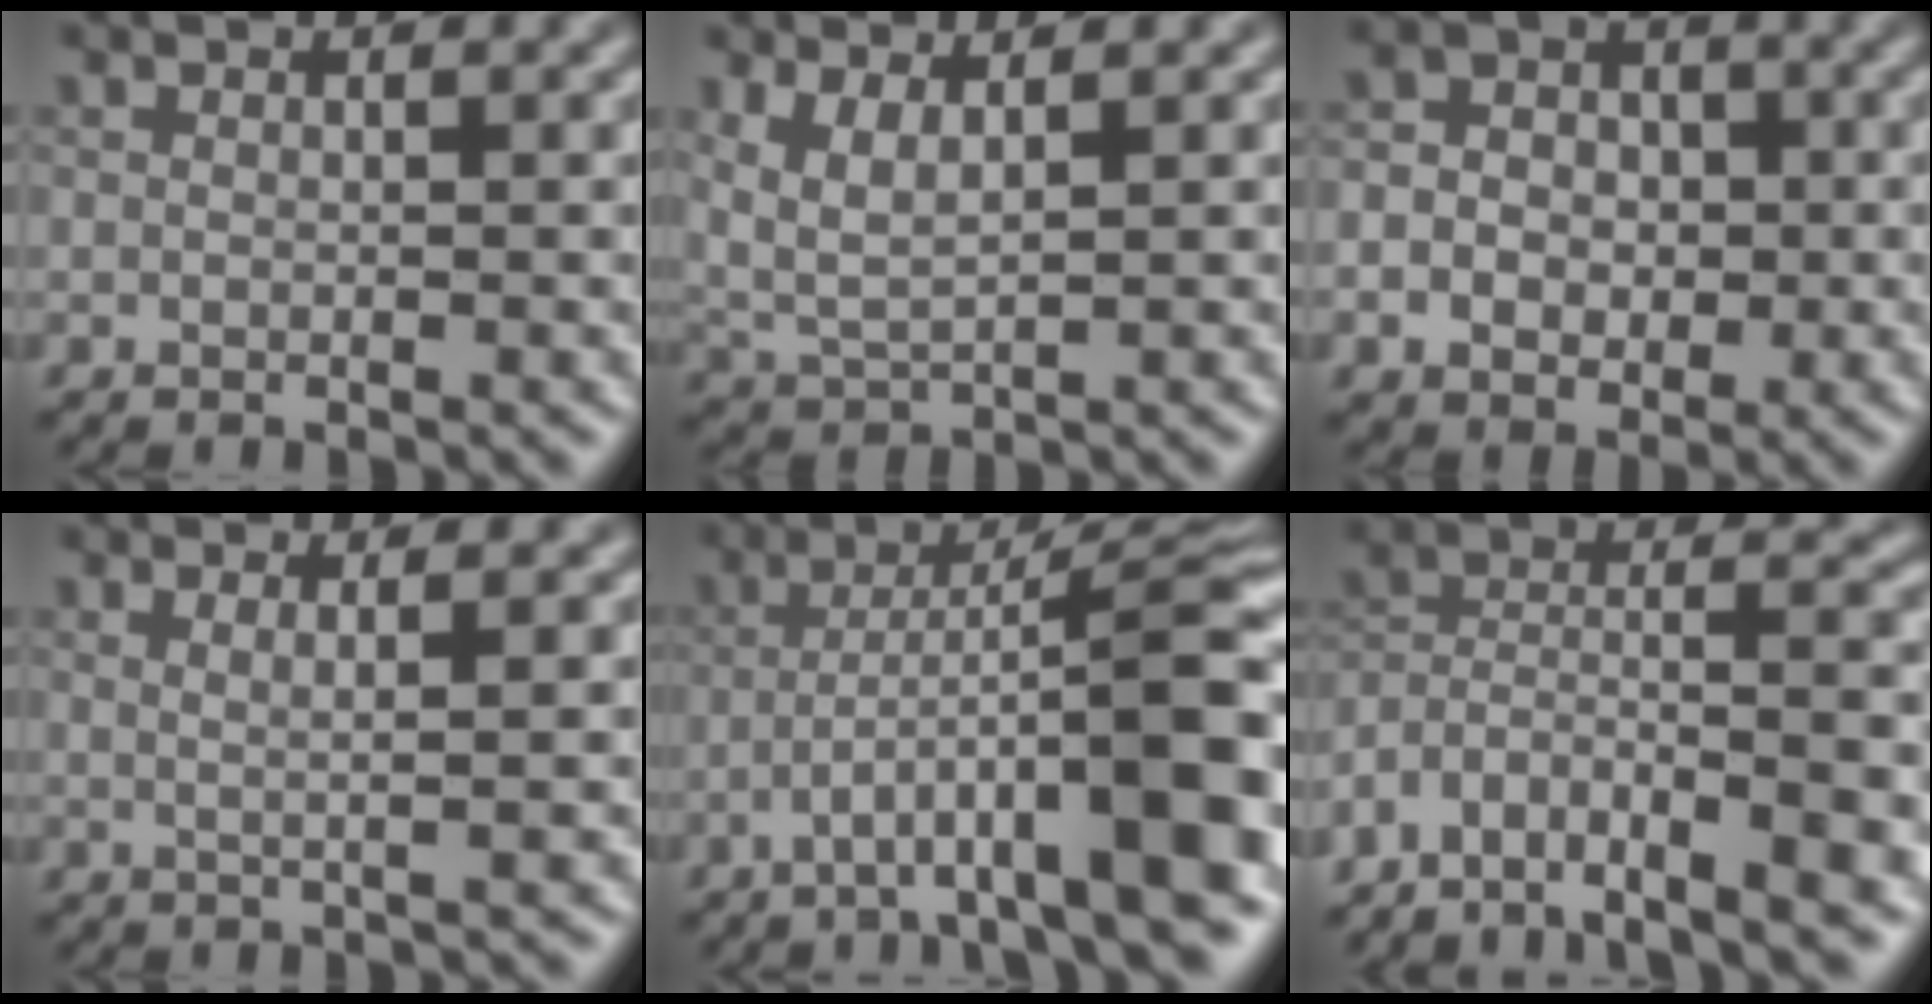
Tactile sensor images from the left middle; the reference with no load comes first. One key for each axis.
{"total": 3.2, "fx": 1.6, "fy": 1.2, "fz": 2.5, "tx": -0.065, "ty": -0.012, "tz": 0.033}
{"total": 5.4, "fx": -0.6, "fy": 4.7, "fz": 2.7, "tx": -0.028, "ty": 0.002, "tz": -0.033}
{"total": 2.8, "fx": 1.1, "fy": 1.1, "fz": 2.4, "tx": -0.037, "ty": -0.004, "tz": -0.012}
{"total": 10.3, "fx": -3.8, "fy": 1.8, "fz": 9.4, "tx": -0.133, "ty": 0.016, "tz": -0.064}
{"total": 9.1, "fx": -6.0, "fy": 3.2, "fz": 6.0, "tx": -0.103, "ty": 0.000, "tz": -0.122}